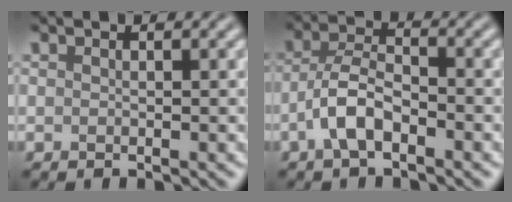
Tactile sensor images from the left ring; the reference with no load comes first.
{"total": 4.1, "force": [-2.0, 1.8, 3.2], "torque": [-0.061, 0.010, -0.047]}